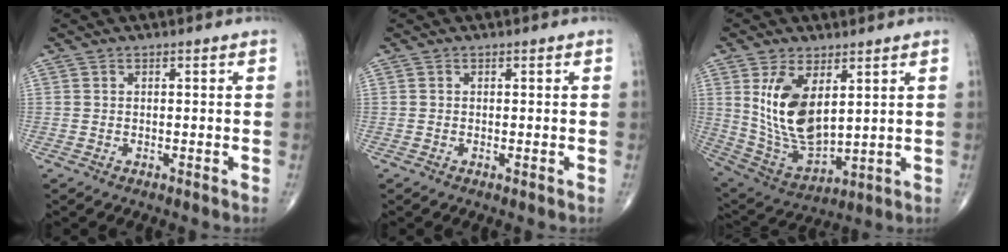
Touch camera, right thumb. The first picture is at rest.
{"total": 0.0}
{"total": 14.3, "force": [4.0, 7.3, 11.6], "torque": [-0.207, -0.022, 0.100]}